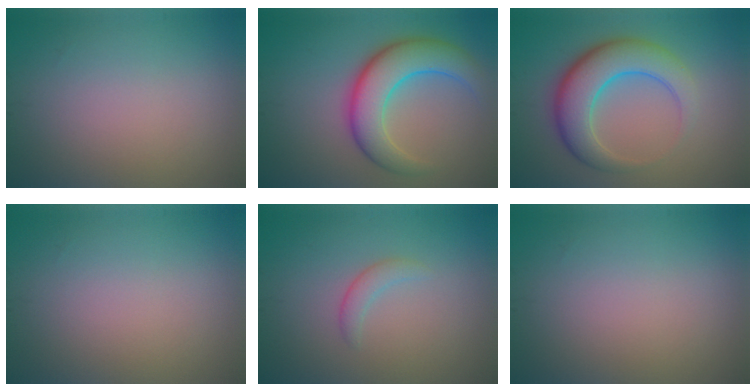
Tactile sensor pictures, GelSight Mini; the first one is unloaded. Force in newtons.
{"total": 7.2, "press": 7.2, "slide": 0.1}
{"total": 7.1, "press": 7.1, "slide": 0.1}
{"total": 0.0}
{"total": 1.4, "press": 1.4, "slide": 0.2}
{"total": 0.0}